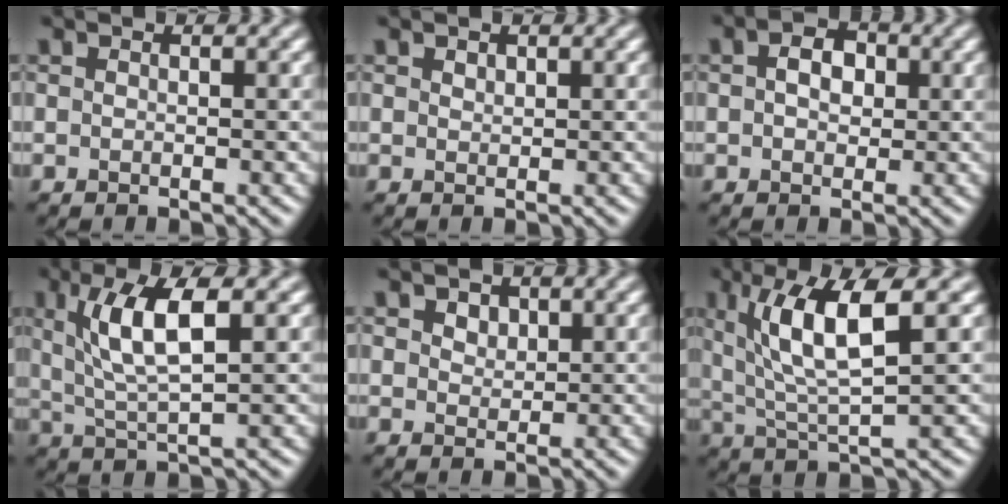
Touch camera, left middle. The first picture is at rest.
{"total": 0.7, "force": [0.5, 0.3, 0.2], "torque": [-0.004, -0.002, 0.011]}
{"total": 2.8, "force": [0.5, 1.9, 2.0], "torque": [-0.035, 0.005, 0.003]}
{"total": 6.4, "force": [2.0, 1.7, 5.8], "torque": [-0.104, 0.003, 0.038]}
{"total": 1.8, "force": [1.1, 1.1, 0.7], "torque": [-0.012, 0.002, 0.013]}
{"total": 7.4, "force": [2.5, 1.7, 6.8], "torque": [-0.124, 0.001, 0.046]}